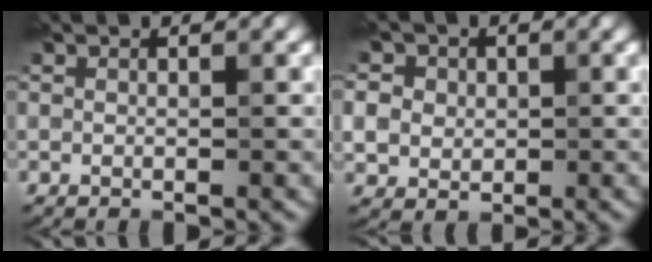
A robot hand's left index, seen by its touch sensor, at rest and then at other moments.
{"total": 5.8, "force": [1.4, 5.1, 2.4], "torque": [-0.055, 0.023, 0.007]}